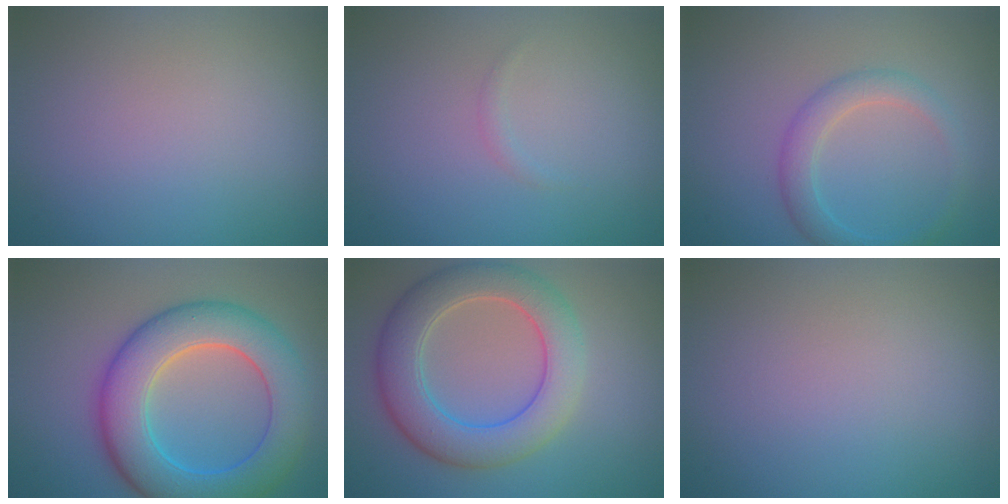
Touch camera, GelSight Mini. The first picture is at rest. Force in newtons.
{"total": 0.6, "press": 0.6, "slide": 0.1}
{"total": 2.7, "press": 2.7, "slide": 0.1}
{"total": 8.8, "press": 8.8, "slide": 0.1}
{"total": 6.7, "press": 6.7, "slide": 0.3}
{"total": 0.0}